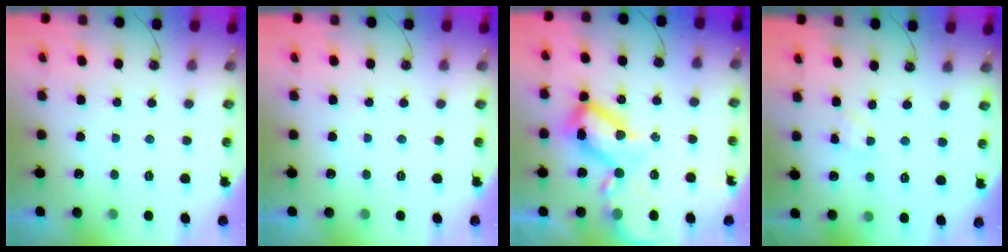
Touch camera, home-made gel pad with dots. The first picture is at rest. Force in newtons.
{"total": 0.0}
{"total": 19.9, "press": 19.8, "slide": 2.3}
{"total": 1.8, "press": 1.8, "slide": 0.2}